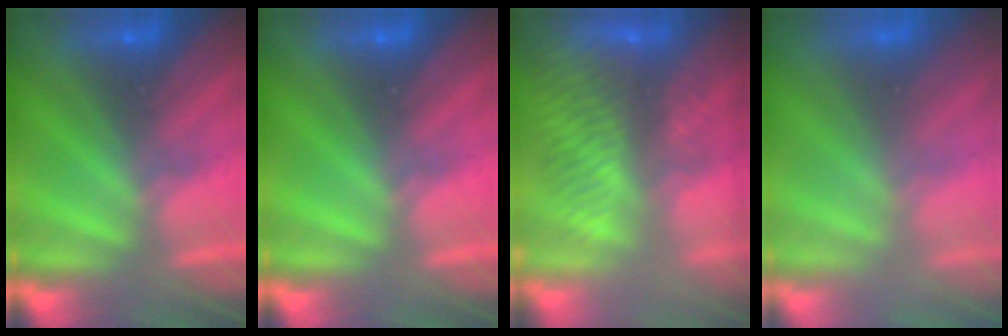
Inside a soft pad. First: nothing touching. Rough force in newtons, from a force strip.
{"total": 0.0}
{"total": 8.7}
{"total": 7.9}